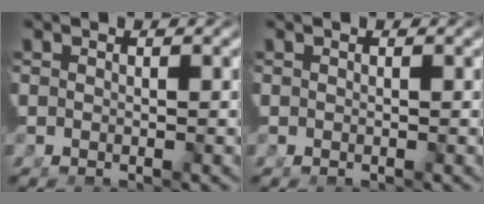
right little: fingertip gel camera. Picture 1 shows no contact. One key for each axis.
{"total": 0.0}